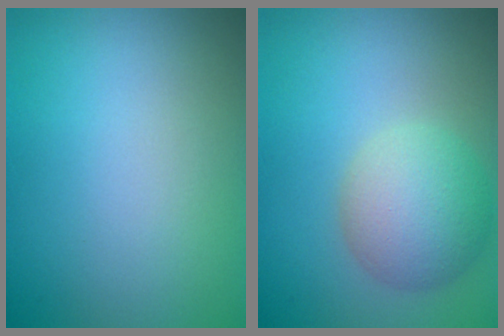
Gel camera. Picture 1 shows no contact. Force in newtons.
{"total": 5.1, "press": 5.1, "slide": 0.1}